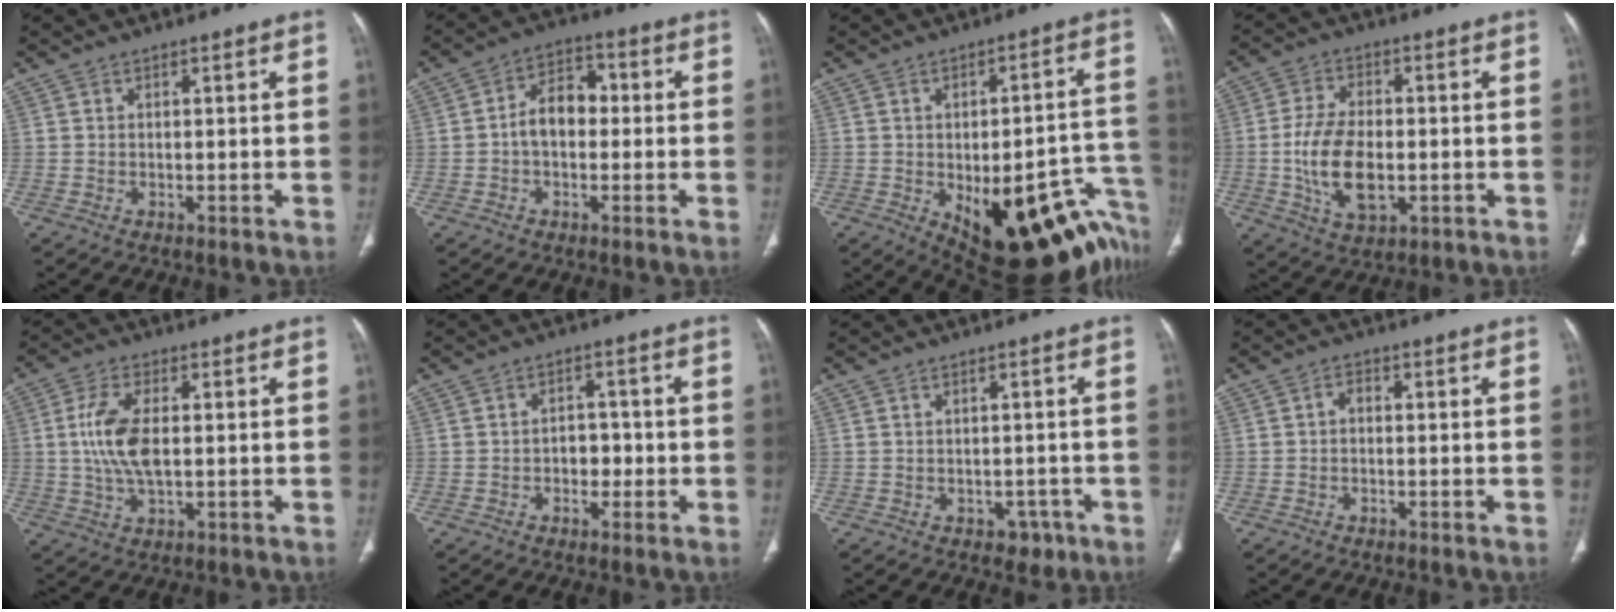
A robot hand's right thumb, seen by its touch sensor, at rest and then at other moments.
{"total": 7.5, "force": [-0.4, 5.2, 5.5], "torque": [-0.073, 0.031, -0.018]}
{"total": 28.2, "force": [-11.6, 11.3, 23.1], "torque": [-0.200, 0.055, -0.130]}
{"total": 11.9, "force": [-1.8, 6.8, 9.6], "torque": [-0.170, 0.003, -0.028]}
{"total": 9.2, "force": [0.6, 4.3, 8.1], "torque": [-0.175, 0.001, 0.014]}
{"total": 3.8, "force": [-0.9, 2.8, 2.4], "torque": [-0.010, 0.012, -0.017]}
{"total": 3.1, "force": [-1.4, 2.4, 1.4], "torque": [0.000, 0.010, -0.012]}
{"total": 1.6, "force": [-0.2, 1.0, 1.2], "torque": [-0.012, 0.007, -0.010]}